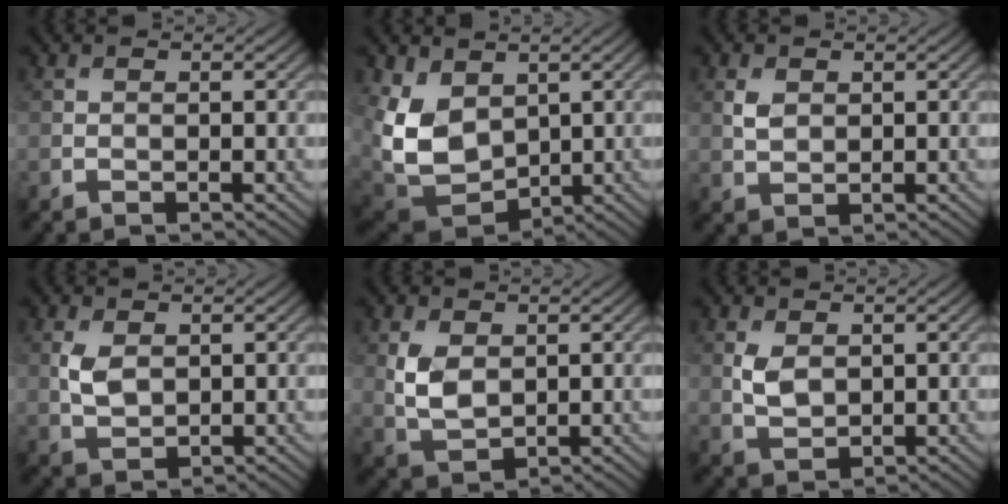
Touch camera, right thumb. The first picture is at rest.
{"total": 10.4, "force": [2.2, 7.5, 6.9], "torque": [-0.193, -0.007, 0.045]}
{"total": 2.2, "force": [0.8, 1.6, 1.4], "torque": [-0.038, -0.001, 0.018]}
{"total": 3.7, "force": [0.7, 2.4, 2.7], "torque": [-0.068, -0.001, 0.016]}
{"total": 5.1, "force": [1.0, 3.4, 3.6], "torque": [-0.087, -0.003, 0.023]}
{"total": 3.3, "force": [0.7, 2.2, 2.4], "torque": [-0.060, -0.002, 0.017]}